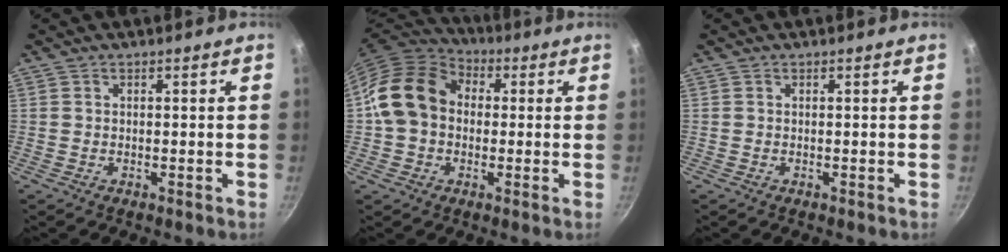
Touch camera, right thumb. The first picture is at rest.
{"total": 13.8, "force": [0.7, 10.9, 8.4], "torque": [-0.121, 0.030, -0.004]}
{"total": 0.0}